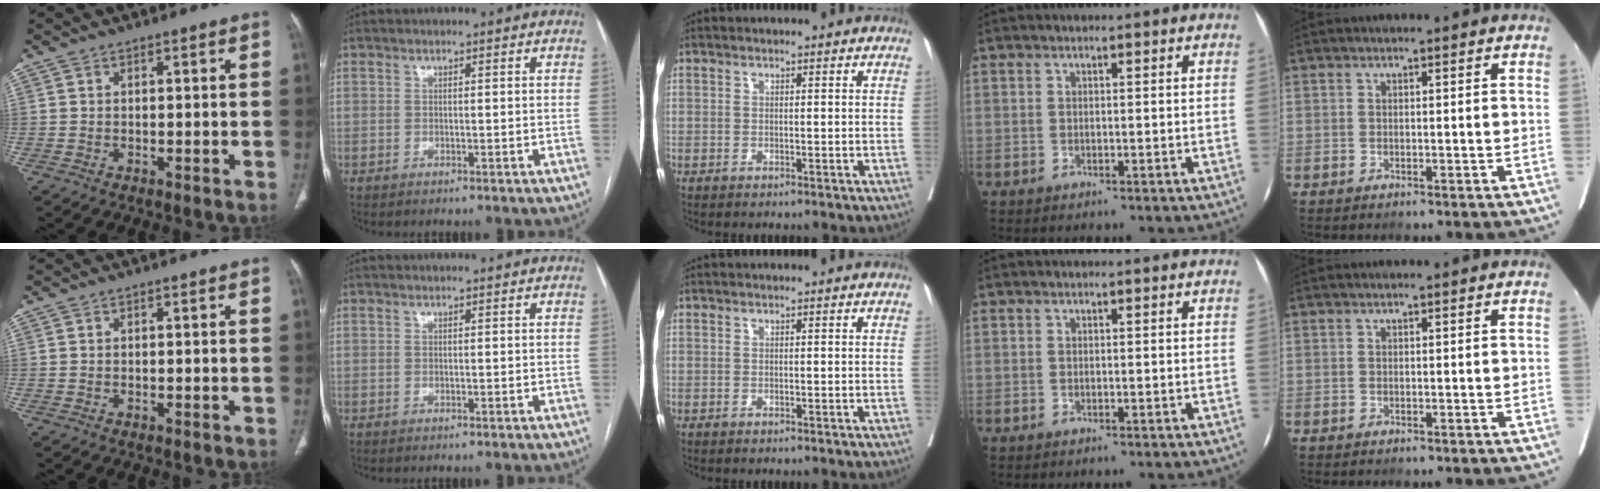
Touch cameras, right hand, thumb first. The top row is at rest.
{}